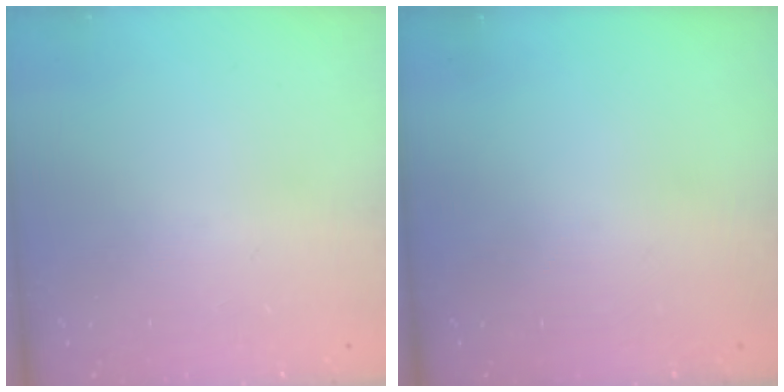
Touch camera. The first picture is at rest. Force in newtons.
{"total": 0.0}